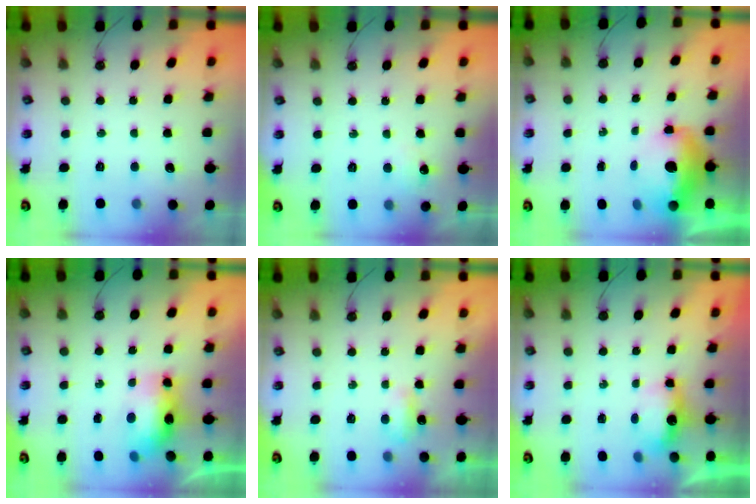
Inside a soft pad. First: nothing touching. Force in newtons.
{"total": 5.2, "press": 5.1, "slide": 0.7}
{"total": 10.5, "press": 10.4, "slide": 1.2}
{"total": 7.8, "press": 7.7, "slide": 0.8}
{"total": 3.5, "press": 3.5, "slide": 0.6}
{"total": 4.9, "press": 4.8, "slide": 0.6}